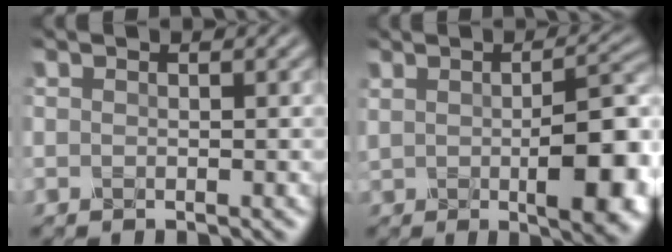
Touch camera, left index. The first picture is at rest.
{"total": 8.3, "force": [-0.6, 2.6, 7.9], "torque": [-0.110, -0.005, -0.002]}